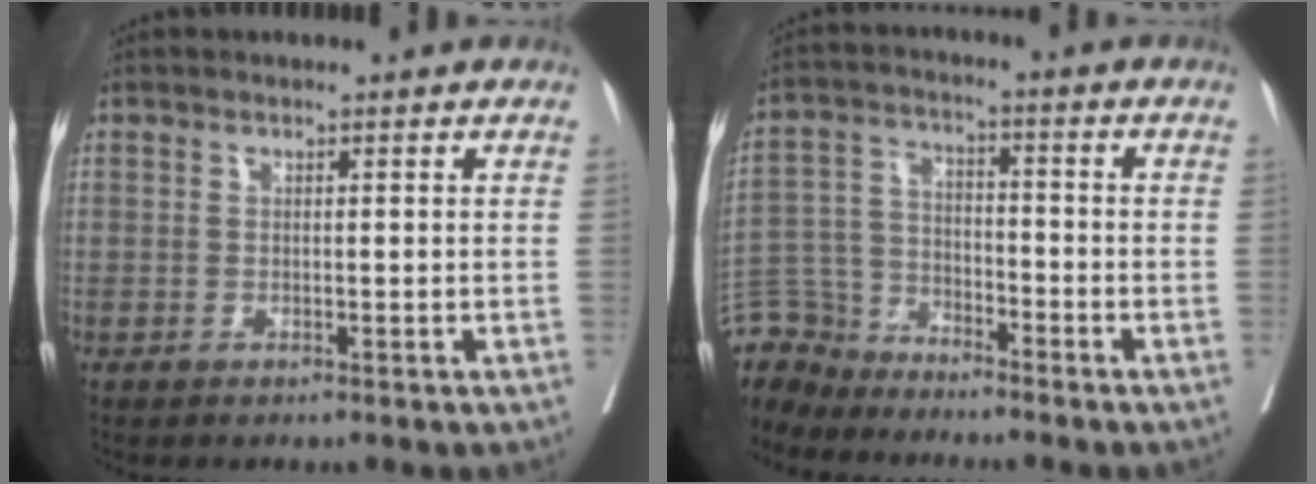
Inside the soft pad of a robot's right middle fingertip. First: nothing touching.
{"total": 8.3, "force": [-7.9, 2.6, -0.7], "torque": [0.010, 0.017, -0.160]}